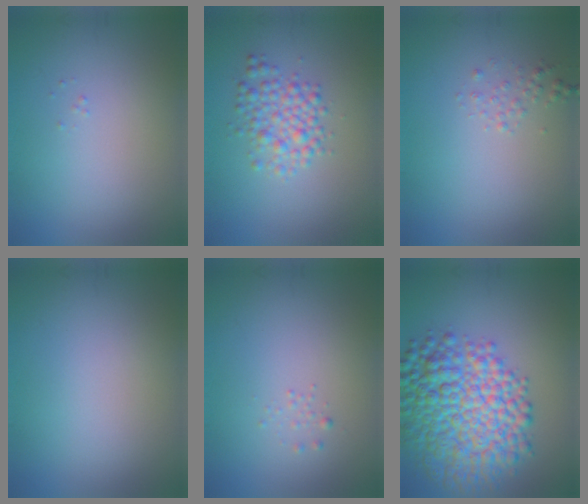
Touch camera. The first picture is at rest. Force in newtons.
{"total": 3.2, "press": 3.2, "slide": 0.1}
{"total": 0.9, "press": 0.9, "slide": 0.1}
{"total": 0.0}
{"total": 0.6, "press": 0.6, "slide": 0.0}
{"total": 10.5, "press": 10.5, "slide": 0.0}